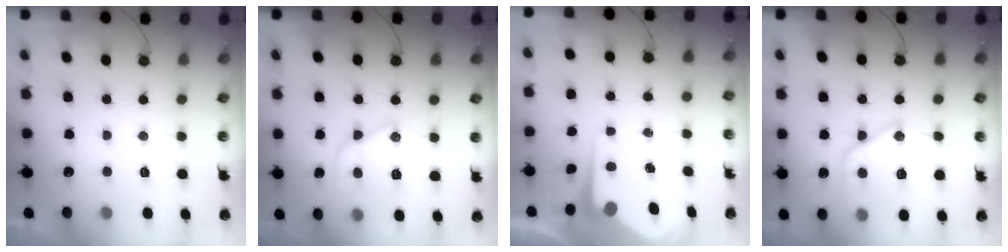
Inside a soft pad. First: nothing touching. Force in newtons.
{"total": 13.5, "press": 13.5, "slide": 1.4}
{"total": 6.5, "press": 6.5, "slide": 0.5}
{"total": 16.8, "press": 16.7, "slide": 1.8}